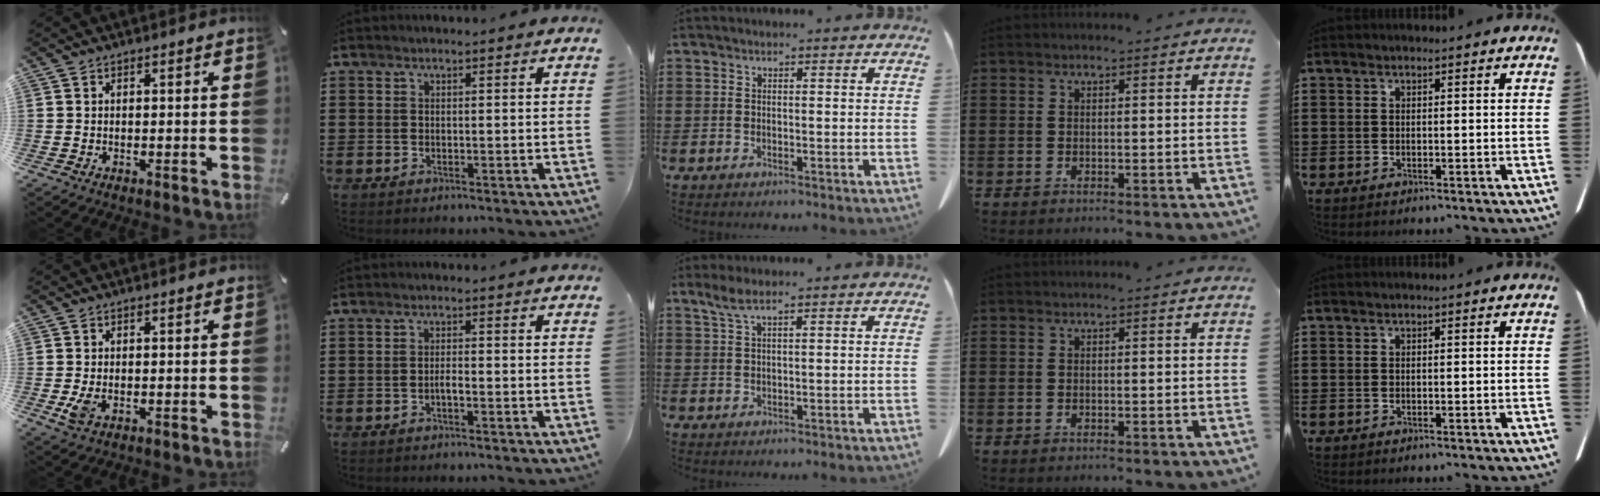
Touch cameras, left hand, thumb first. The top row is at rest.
{"thumb": {"total": 3.2, "force": [-0.7, 1.7, 2.6], "torque": [-0.063, -0.004, -0.015]}, "index": {"total": 1.4, "force": [-0.7, 0.3, 1.1], "torque": [-0.024, -0.001, -0.013]}, "middle": {"total": 2.3, "force": [1.5, 0.1, 1.7], "torque": [-0.037, 0.000, 0.027]}}